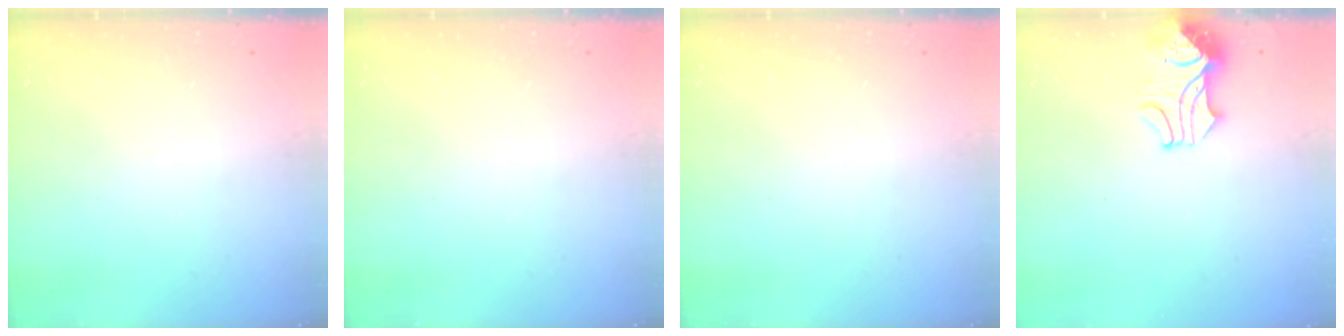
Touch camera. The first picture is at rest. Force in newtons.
{"total": 0.0}
{"total": 0.0}
{"total": 2.5, "press": 2.3, "slide": 1.0}